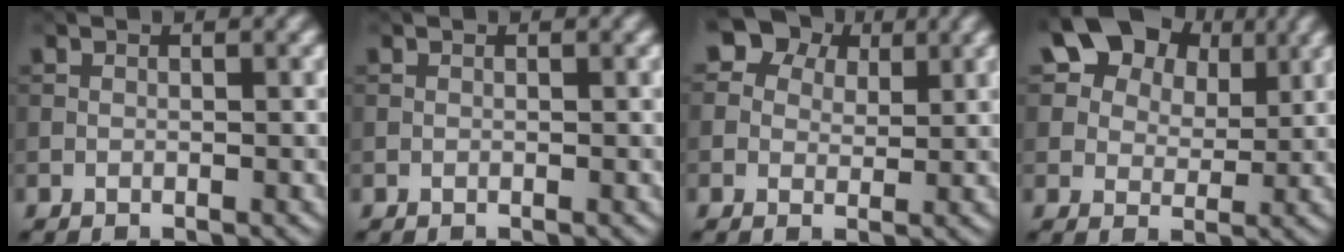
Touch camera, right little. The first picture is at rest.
{"total": 0.0}
{"total": 8.5, "force": [4.7, 6.1, 3.6], "torque": [-0.071, 0.027, 0.056]}
{"total": 14.2, "force": [7.6, 9.6, 7.3], "torque": [-0.143, 0.029, 0.135]}